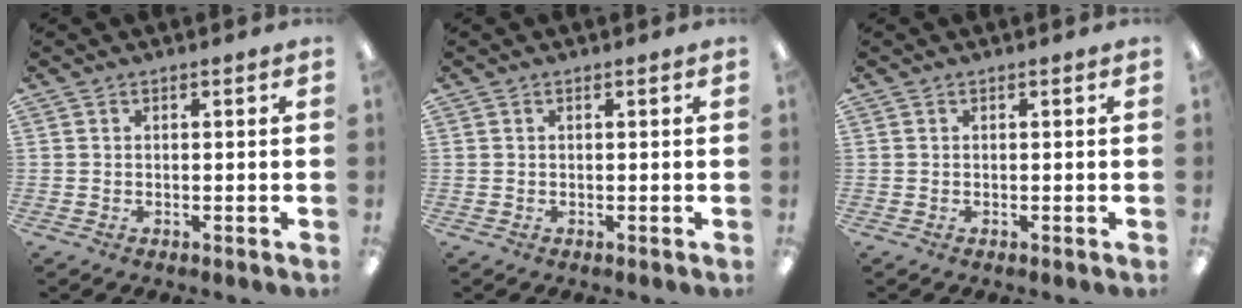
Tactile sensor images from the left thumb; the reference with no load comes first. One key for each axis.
{"total": 0.0}
{"total": 0.0}